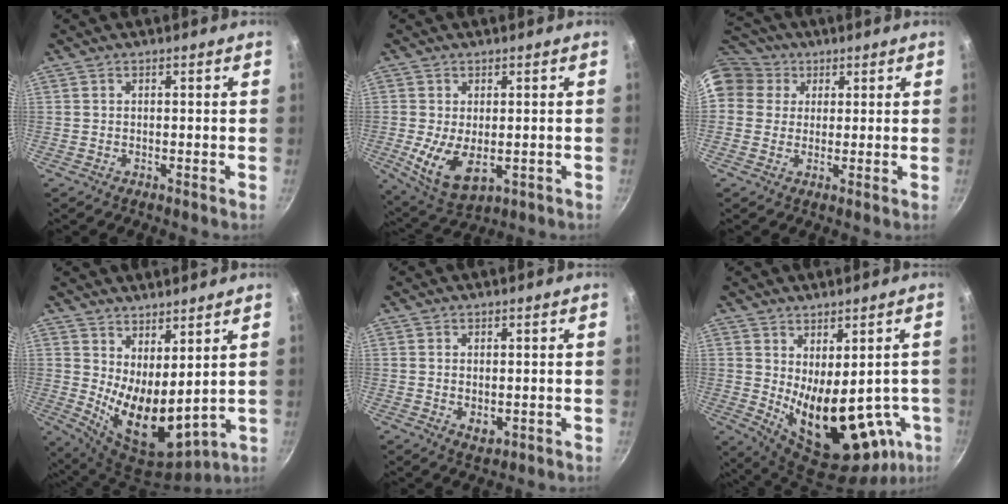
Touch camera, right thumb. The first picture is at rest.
{"total": 9.3, "force": [-1.1, 5.2, 7.6], "torque": [-0.136, -0.024, -0.005]}
{"total": 14.4, "force": [5.2, 12.1, 5.8], "torque": [-0.119, 0.030, 0.087]}
{"total": 12.2, "force": [4.1, 5.6, 10.0], "torque": [-0.149, -0.054, 0.084]}
{"total": 2.8, "force": [0.0, 1.8, 2.1], "torque": [-0.032, -0.008, 0.002]}
{"total": 19.2, "force": [-2.2, 10.1, 16.2], "torque": [-0.200, -0.039, 0.003]}